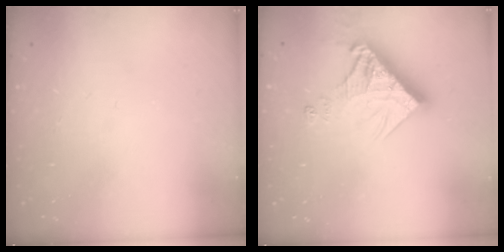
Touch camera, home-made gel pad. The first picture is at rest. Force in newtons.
{"total": 13.9, "press": 13.8, "slide": 1.5}